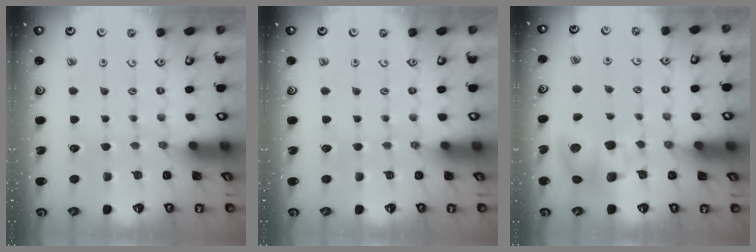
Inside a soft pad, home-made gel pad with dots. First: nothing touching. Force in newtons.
{"total": 0.0}
{"total": 8.8, "press": 8.7, "slide": 1.2}